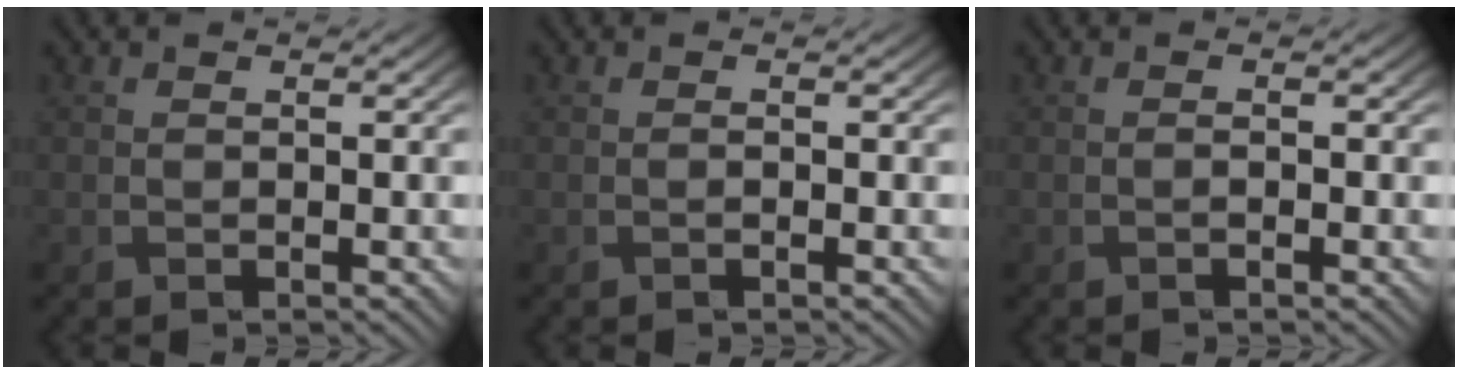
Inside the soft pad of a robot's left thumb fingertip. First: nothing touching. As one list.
[{"total": 0.7, "force": [-0.6, -0.2, 0.3], "torque": [-0.002, -0.001, -0.011]}, {"total": 0.9, "force": [-0.8, -0.1, 0.5], "torque": [-0.005, 0.001, -0.015]}]